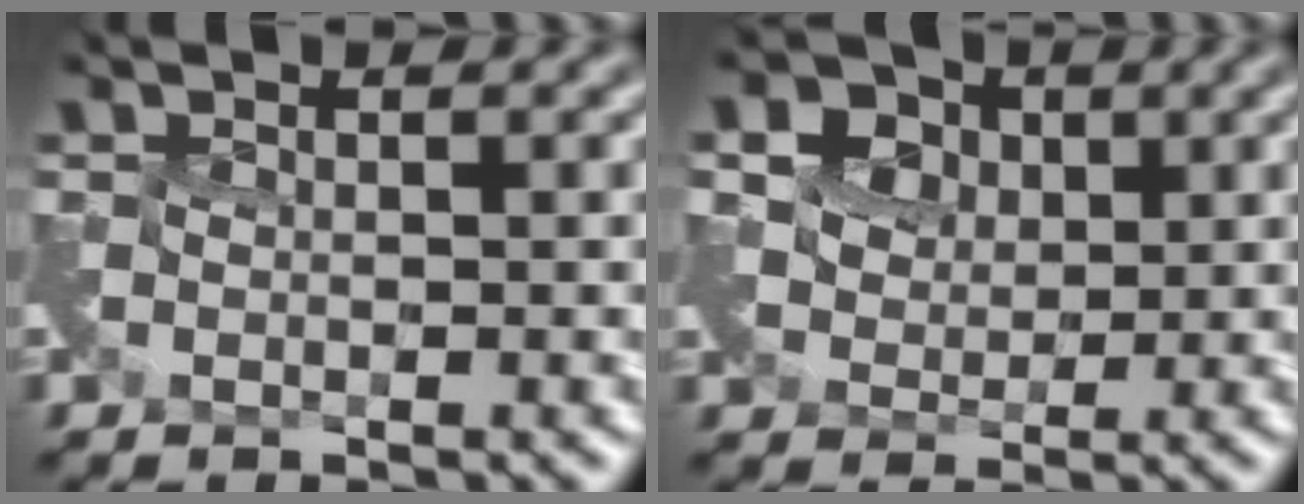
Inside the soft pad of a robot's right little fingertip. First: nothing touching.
{"total": 7.9, "force": [4.0, 5.7, 3.8], "torque": [-0.061, 0.036, 0.040]}